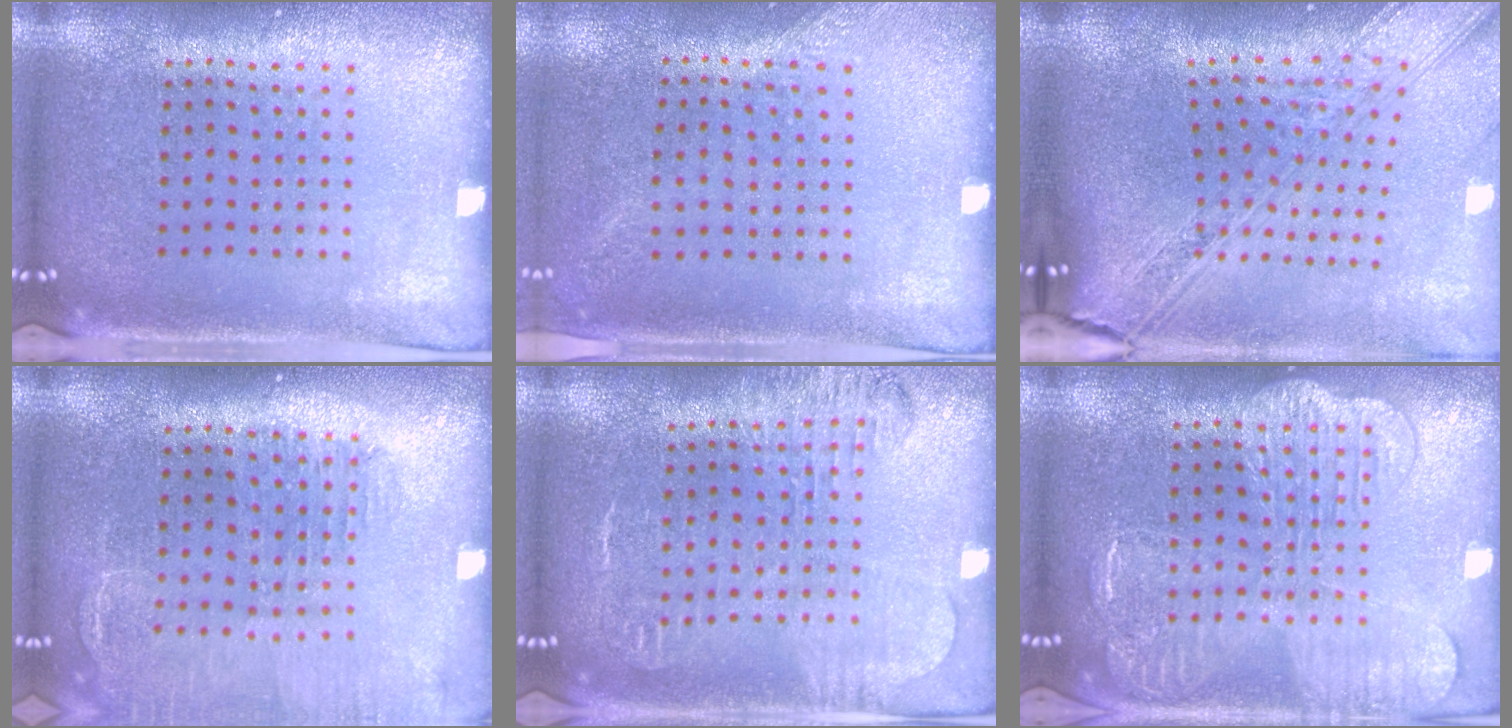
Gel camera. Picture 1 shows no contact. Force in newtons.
{"total": 1.3, "press": 1.0, "slide": 0.9}
{"total": 3.8, "press": 2.8, "slide": 2.6}
{"total": 1.5, "press": 1.4, "slide": 0.2}
{"total": 1.8, "press": 1.7, "slide": 0.7}
{"total": 3.9, "press": 3.9, "slide": 0.5}